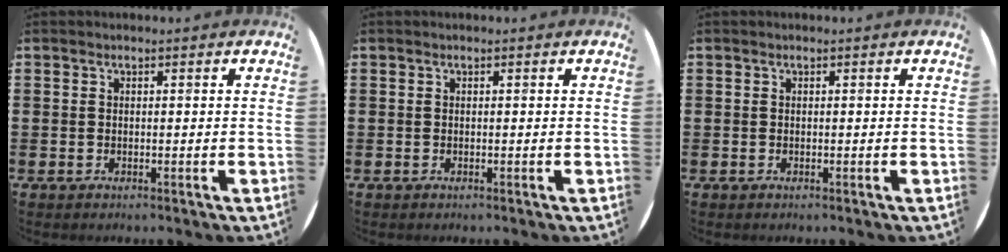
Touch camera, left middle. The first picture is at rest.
{"total": 0.0}
{"total": 0.0}